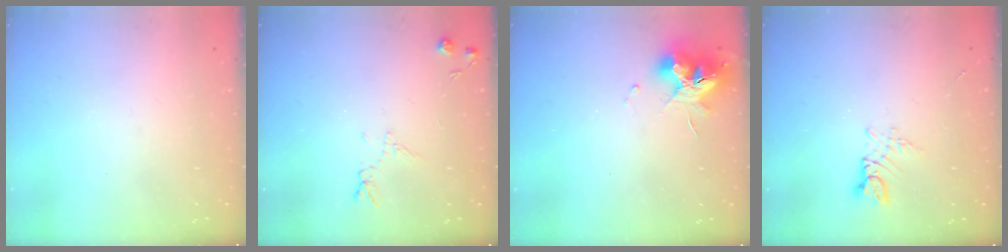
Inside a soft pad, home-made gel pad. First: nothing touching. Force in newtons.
{"total": 5.5, "press": 5.5, "slide": 0.8}
{"total": 12.5, "press": 12.5, "slide": 1.2}
{"total": 2.8, "press": 2.8, "slide": 0.3}